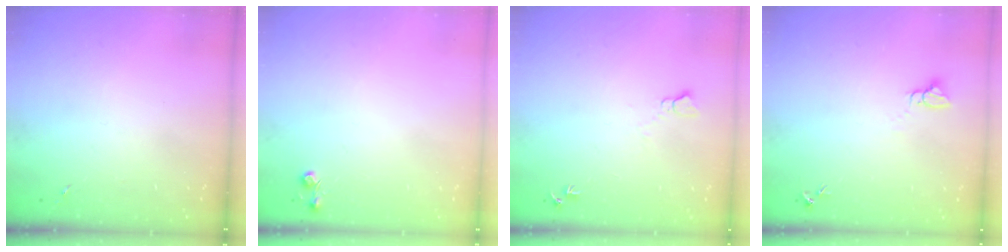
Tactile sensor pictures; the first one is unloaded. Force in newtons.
{"total": 4.4, "press": 4.4, "slide": 0.7}
{"total": 5.7, "press": 5.7, "slide": 0.7}
{"total": 2.7, "press": 2.7, "slide": 0.1}